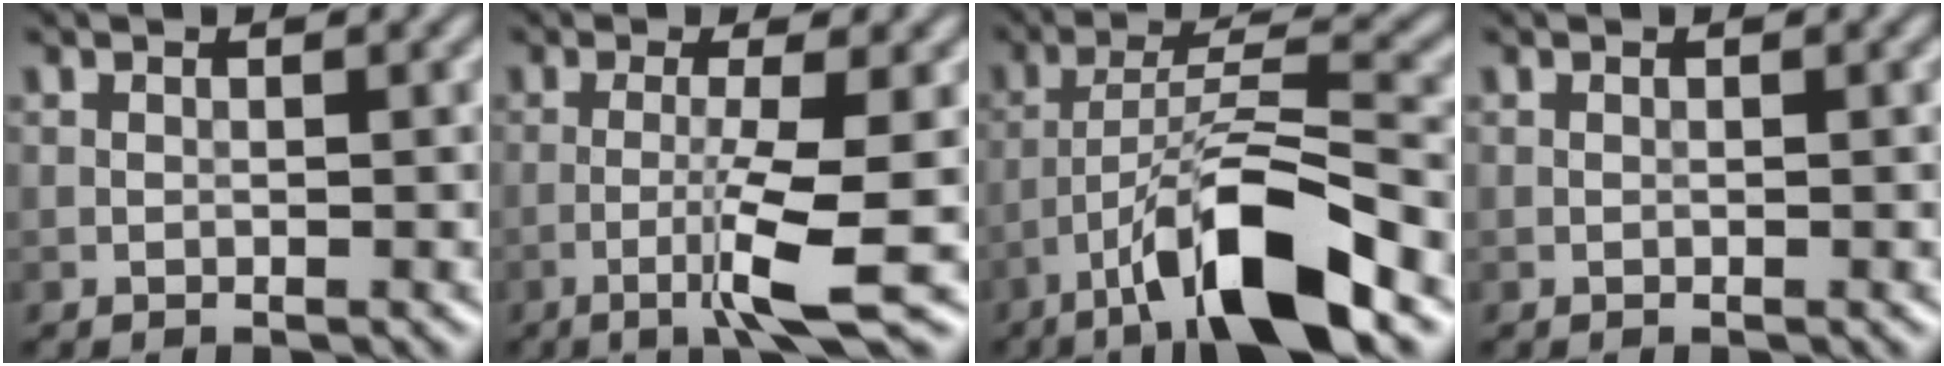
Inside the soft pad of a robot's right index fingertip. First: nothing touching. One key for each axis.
{"total": 5.1, "fx": -1.9, "fy": 0.1, "fz": 4.8, "tx": -0.090, "ty": 0.001, "tz": -0.043}
{"total": 10.2, "fx": -6.0, "fy": 1.9, "fz": 8.0, "tx": -0.135, "ty": 0.014, "tz": -0.107}
{"total": 0.0}